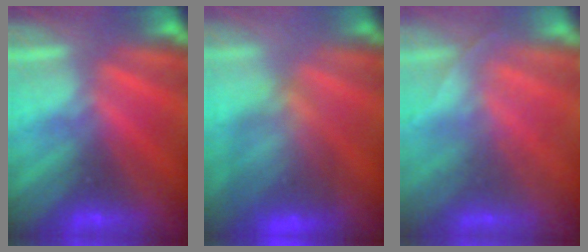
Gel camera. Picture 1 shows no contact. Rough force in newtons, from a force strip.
{"total": 7.6}
{"total": 1.7}